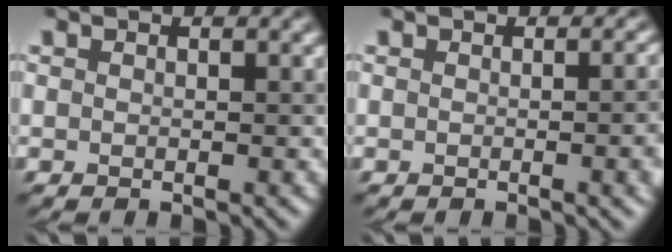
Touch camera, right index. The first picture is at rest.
{"total": 4.1, "force": [-0.3, 1.4, 3.8], "torque": [-0.028, 0.007, -0.005]}